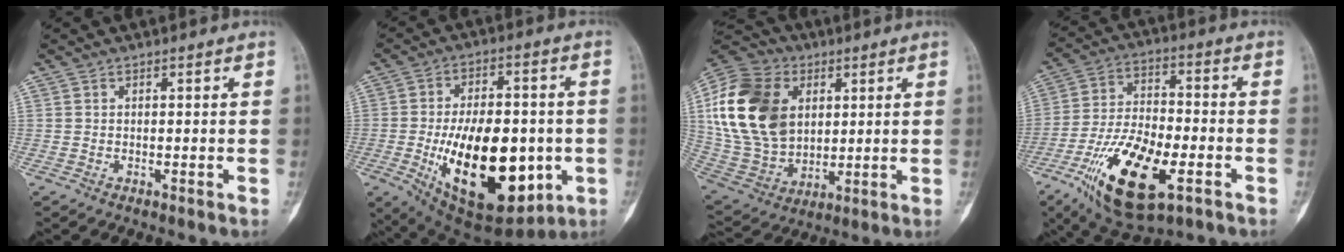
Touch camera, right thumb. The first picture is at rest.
{"total": 25.1, "force": [-5.1, 13.0, 20.8], "torque": [-0.320, -0.006, -0.052]}
{"total": 22.9, "force": [5.1, 16.4, 15.1], "torque": [-0.292, -0.007, 0.100]}
{"total": 19.7, "force": [-8.2, 8.4, 15.8], "torque": [-0.290, 0.021, -0.137]}